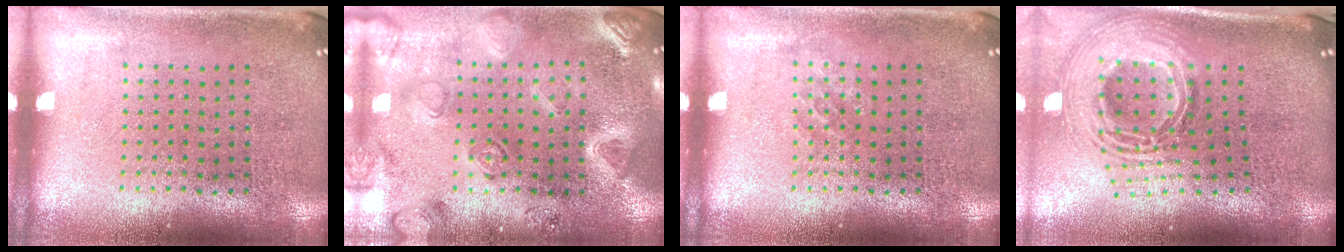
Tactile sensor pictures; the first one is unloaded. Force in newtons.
{"total": 3.1, "press": 2.9, "slide": 0.9}
{"total": 0.8, "press": 0.8, "slide": 0.2}
{"total": 3.0, "press": 2.0, "slide": 2.2}